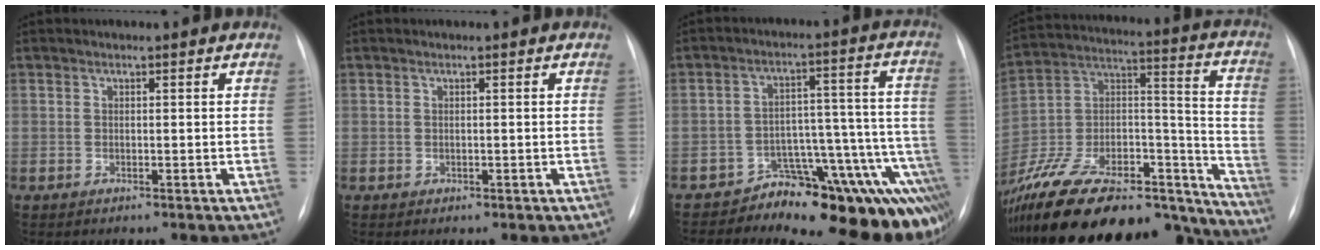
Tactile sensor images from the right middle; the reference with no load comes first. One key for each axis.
{"total": 0.6, "fx": -0.2, "fy": 0.5, "fz": 0.3, "tx": -0.004, "ty": 0.001, "tz": 0.000}
{"total": 16.2, "fx": -12.8, "fy": 4.6, "fz": 8.9, "tx": -0.008, "ty": 0.078, "tz": -0.161}
{"total": 35.4, "fx": -29.7, "fy": 10.8, "fz": 16.1, "tx": -0.272, "ty": 0.000, "tz": -0.447}